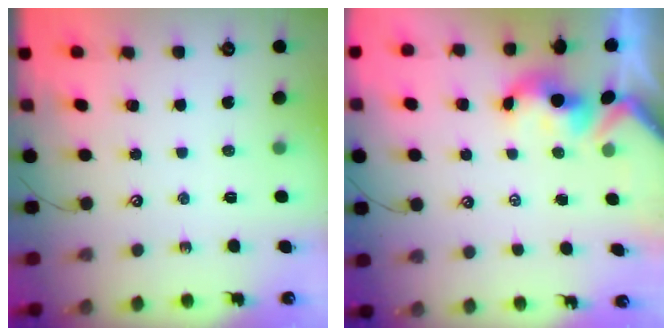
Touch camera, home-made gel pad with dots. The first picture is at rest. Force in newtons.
{"total": 1.6, "press": 1.4, "slide": 0.7}